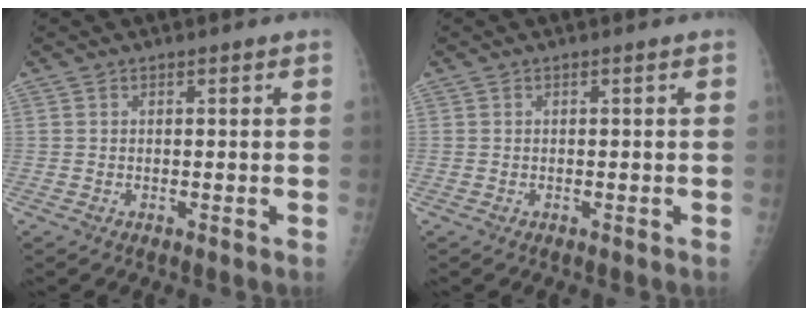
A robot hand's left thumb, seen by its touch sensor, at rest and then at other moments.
{"total": 0.0}